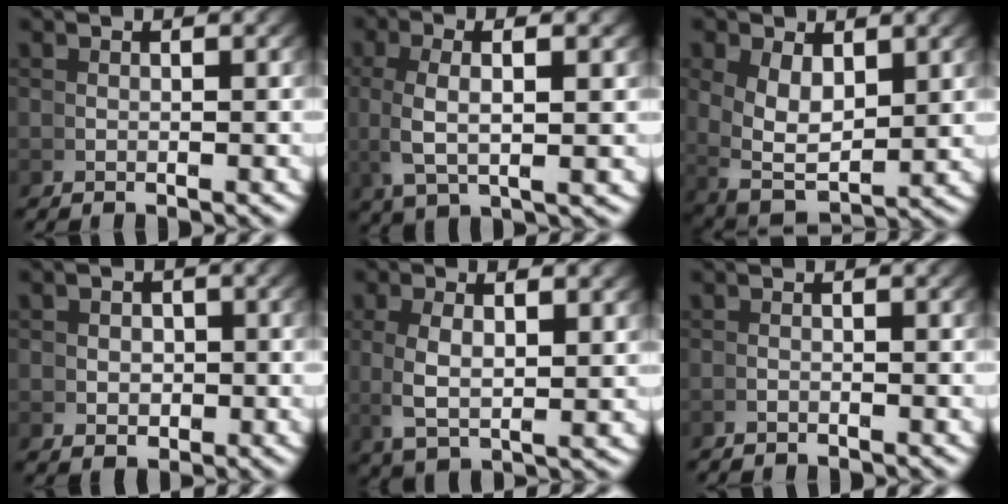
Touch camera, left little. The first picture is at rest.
{"total": 4.6, "force": [1.5, 0.7, 4.3], "torque": [-0.091, 0.011, 0.038]}
{"total": 6.6, "force": [0.4, 4.6, 4.7], "torque": [-0.112, -0.039, 0.029]}
{"total": 1.8, "force": [0.0, 1.4, 1.1], "torque": [-0.008, -0.009, 0.007]}
{"total": 4.3, "force": [1.1, 1.4, 3.9], "torque": [-0.093, -0.003, 0.037]}
{"total": 1.0, "force": [-0.5, -0.8, -0.3], "torque": [0.003, 0.001, -0.011]}